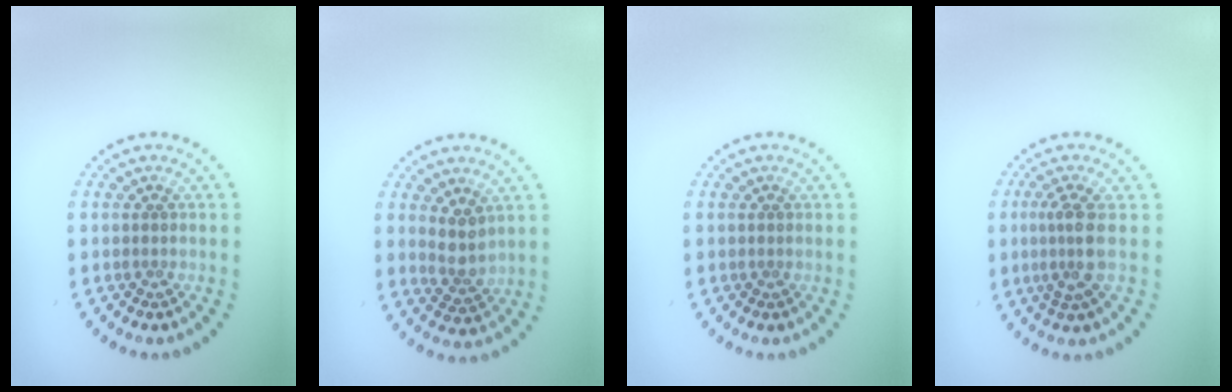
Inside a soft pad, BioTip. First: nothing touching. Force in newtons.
{"total": 2.3, "press": 2.0, "slide": 1.2}
{"total": 0.0}
{"total": 2.6, "press": 1.9, "slide": 1.8}